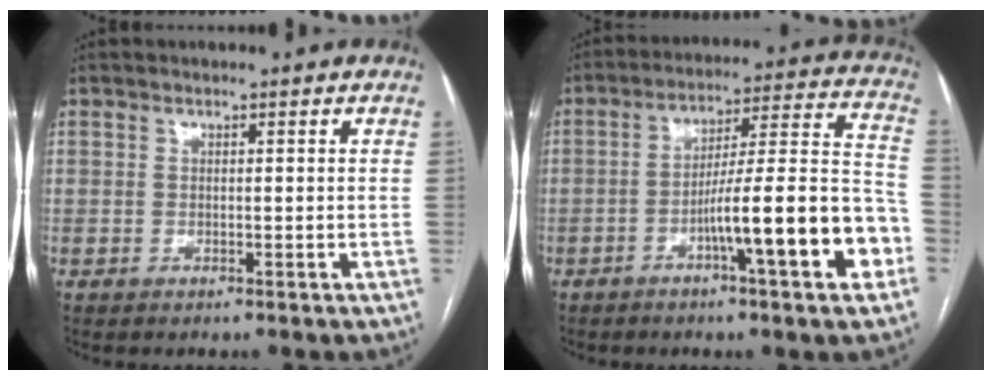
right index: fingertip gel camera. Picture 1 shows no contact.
{"total": 16.3, "force": [-6.1, 0.8, 15.1], "torque": [-0.222, 0.015, -0.096]}